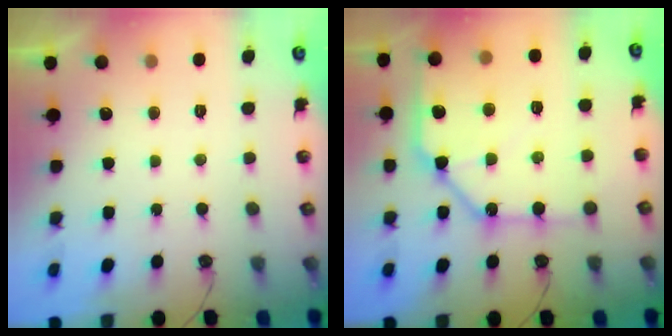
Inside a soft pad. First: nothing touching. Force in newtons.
{"total": 18.0, "press": 17.9, "slide": 1.5}